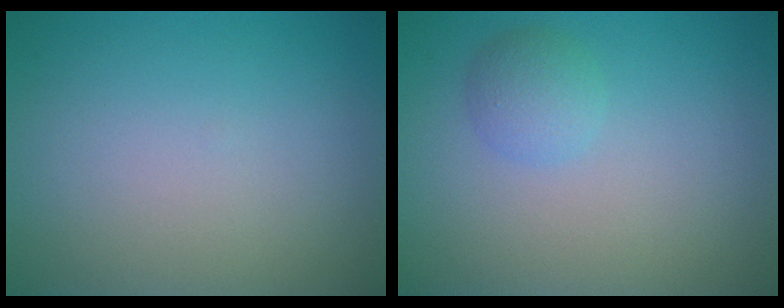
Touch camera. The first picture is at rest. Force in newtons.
{"total": 1.8, "press": 1.8, "slide": 0.1}